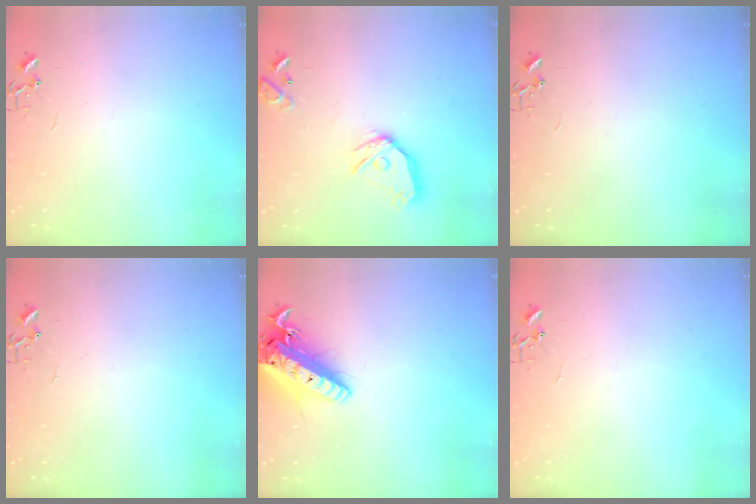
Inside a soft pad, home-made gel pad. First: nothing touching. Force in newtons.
{"total": 14.0, "press": 13.8, "slide": 1.9}
{"total": 0.0}
{"total": 0.0}
{"total": 19.8, "press": 19.4, "slide": 4.0}
{"total": 0.0}